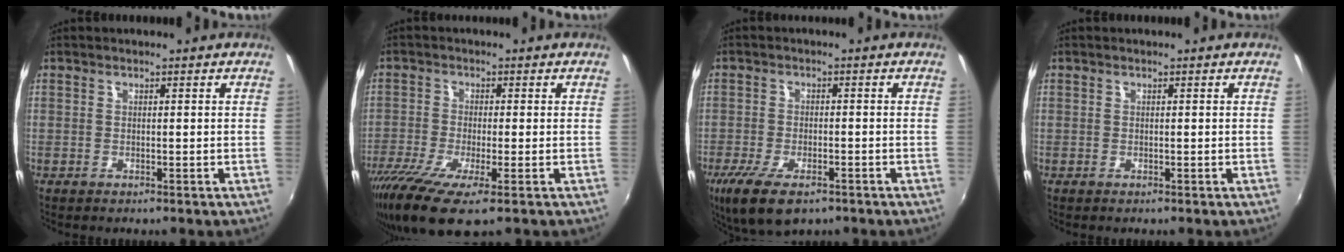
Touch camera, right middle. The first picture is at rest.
{"total": 11.7, "force": [-7.1, 2.5, 9.0], "torque": [-0.201, -0.053, -0.132]}
{"total": 10.6, "force": [-6.6, 4.3, 7.1], "torque": [-0.162, -0.040, -0.113]}
{"total": 0.0}